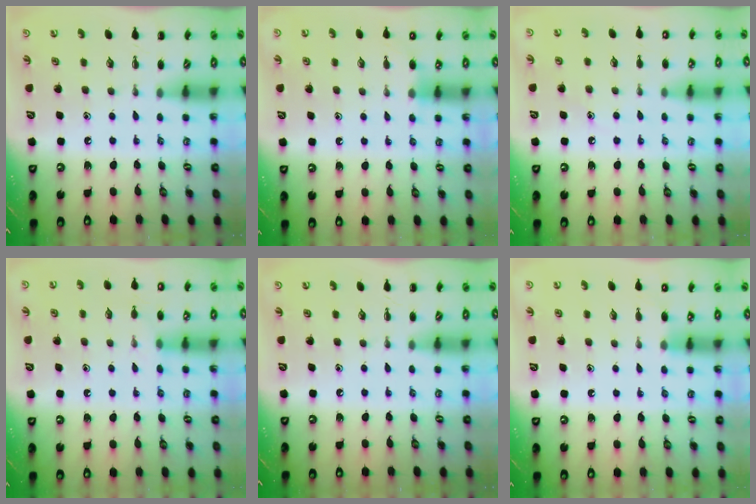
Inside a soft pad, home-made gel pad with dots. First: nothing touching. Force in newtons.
{"total": 5.6, "press": 5.4, "slide": 1.6}
{"total": 6.1, "press": 5.9, "slide": 1.6}
{"total": 7.7, "press": 7.6, "slide": 1.5}
{"total": 0.0}
{"total": 4.8, "press": 4.5, "slide": 1.6}